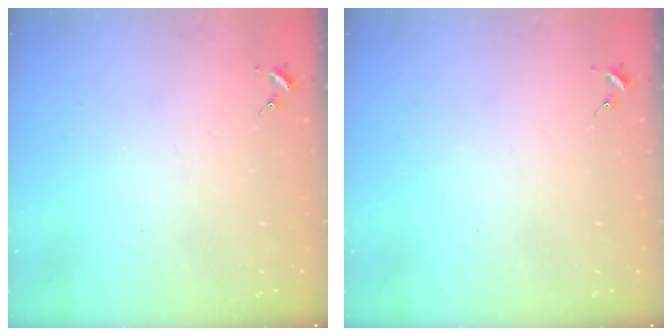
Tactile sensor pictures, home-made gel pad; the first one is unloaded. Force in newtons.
{"total": 0.0}